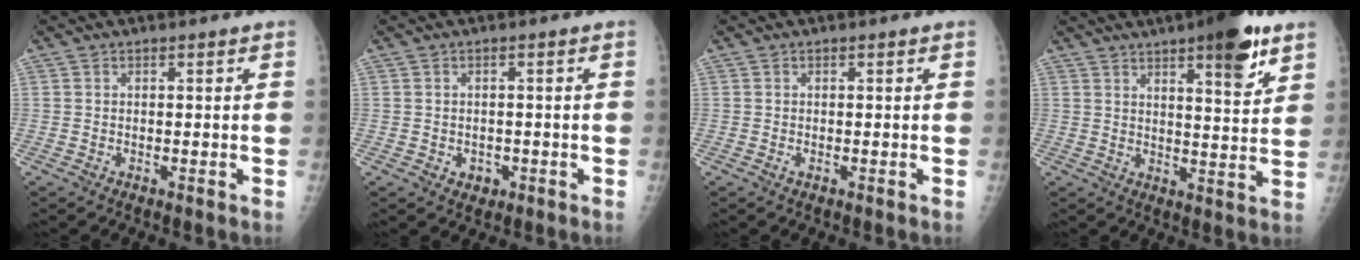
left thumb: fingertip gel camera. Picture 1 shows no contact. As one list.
[{"total": 2.6, "force": [-0.9, 2.2, 1.1], "torque": [-0.004, 0.004, -0.005]}, {"total": 0.8, "force": [-0.2, 0.5, 0.6], "torque": [-0.008, -0.001, -0.004]}, {"total": 11.7, "force": [6.9, 3.0, 9.0], "torque": [-0.105, -0.035, 0.092]}]